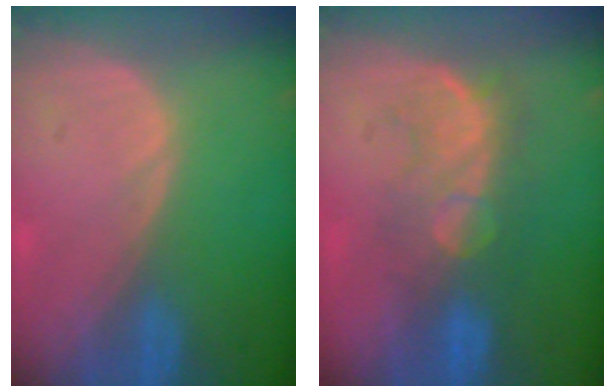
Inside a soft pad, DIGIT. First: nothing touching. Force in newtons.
{"total": 8.1, "press": 7.7, "slide": 2.3}